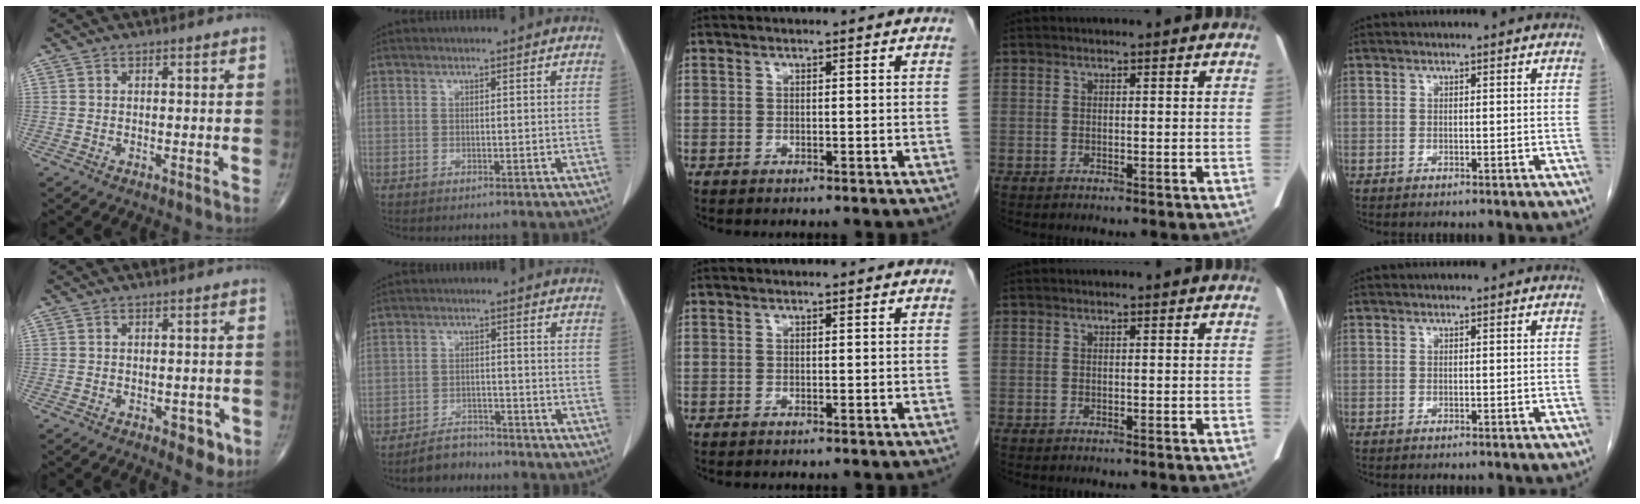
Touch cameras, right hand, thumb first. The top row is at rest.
{"thumb": {"total": 4.3, "force": [-2.0, 2.3, 3.0], "torque": [-0.020, 0.004, -0.024]}, "index": {"total": 3.8, "force": [-3.5, 1.6, 0.3], "torque": [-0.010, 0.002, -0.058]}}